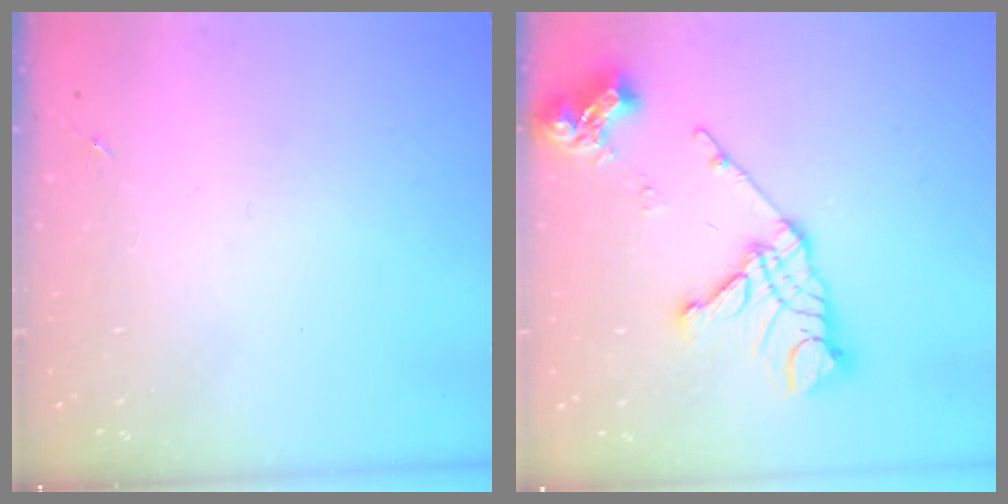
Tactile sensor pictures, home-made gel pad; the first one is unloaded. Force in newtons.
{"total": 17.0, "press": 16.9, "slide": 1.8}